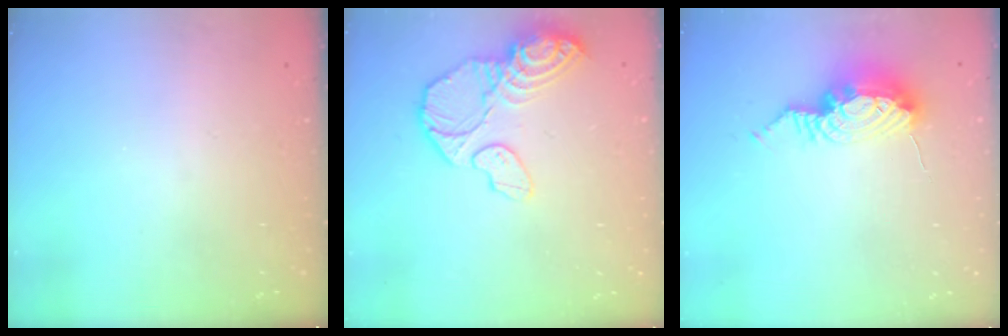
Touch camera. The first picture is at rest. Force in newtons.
{"total": 14.3, "press": 14.1, "slide": 1.8}
{"total": 10.8, "press": 10.4, "slide": 2.8}